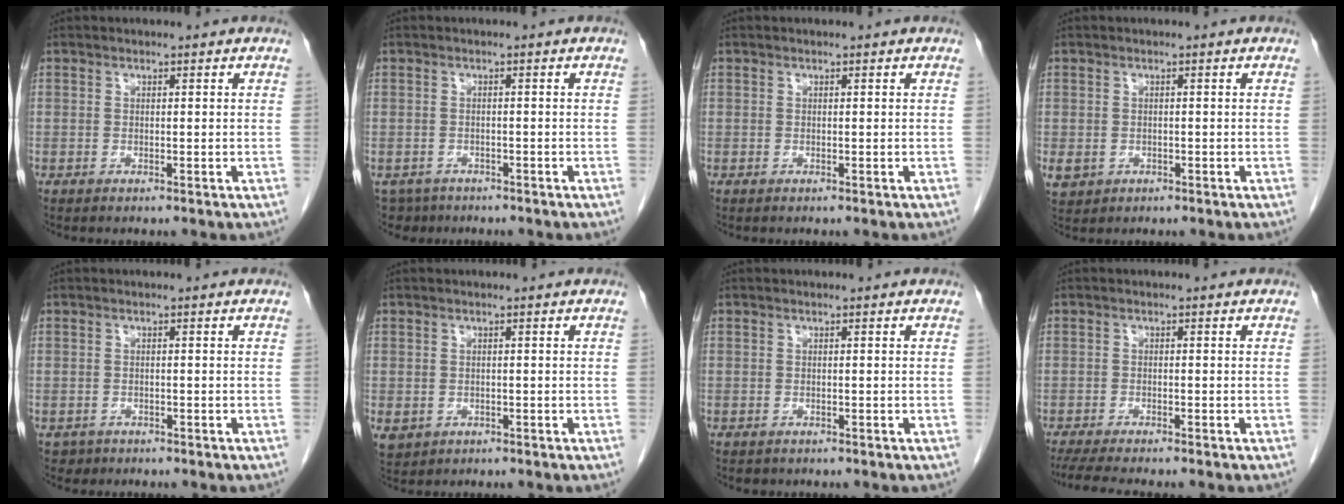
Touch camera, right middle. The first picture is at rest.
{"total": 3.3, "force": [-2.4, 2.3, 0.1], "torque": [0.001, 0.002, -0.040]}
{"total": 0.0}
{"total": 3.2, "force": [-1.0, 2.8, 1.4], "torque": [-0.031, -0.005, -0.008]}
{"total": 1.4, "force": [-0.9, 1.1, -0.1], "torque": [-0.004, 0.004, -0.012]}
{"total": 4.6, "force": [-1.7, 4.0, 1.7], "torque": [-0.044, -0.005, -0.019]}
{"total": 0.5, "force": [-0.4, 0.4, 0.1], "torque": [-0.013, 0.001, -0.003]}
{"total": 6.6, "force": [-5.6, 0.6, 3.5], "torque": [-0.052, -0.014, -0.090]}